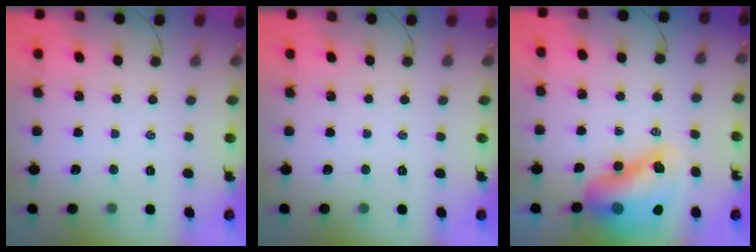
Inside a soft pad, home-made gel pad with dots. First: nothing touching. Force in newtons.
{"total": 0.0}
{"total": 14.3, "press": 13.7, "slide": 4.0}